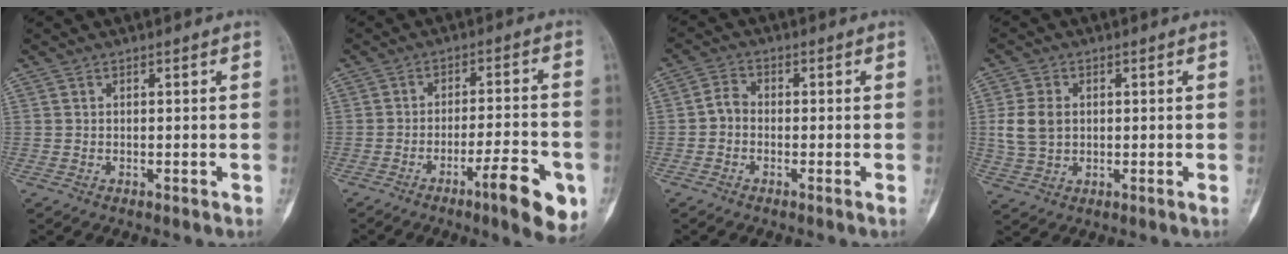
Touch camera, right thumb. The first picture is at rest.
{"total": 11.5, "force": [-5.4, 2.5, 9.8], "torque": [-0.122, 0.022, -0.078]}
{"total": 3.2, "force": [-1.0, 2.3, 1.9], "torque": [-0.027, 0.009, -0.031]}
{"total": 6.7, "force": [0.6, 4.9, 4.5], "torque": [-0.085, 0.002, 0.015]}